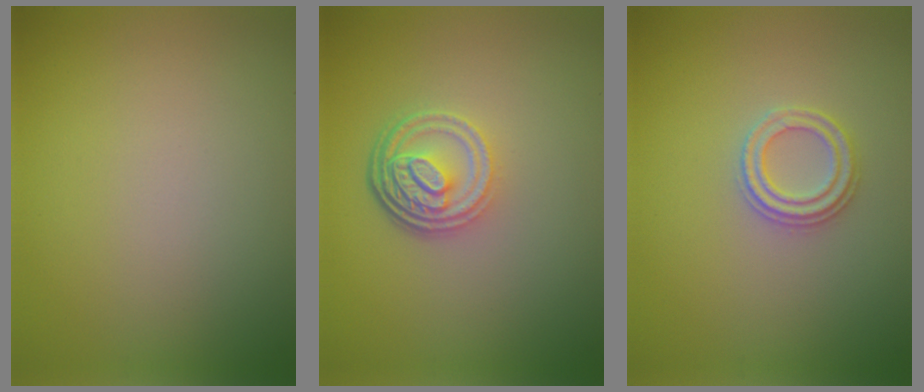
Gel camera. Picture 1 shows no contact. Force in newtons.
{"total": 4.7, "press": 3.4, "slide": 3.3}
{"total": 2.3, "press": 2.3, "slide": 0.3}